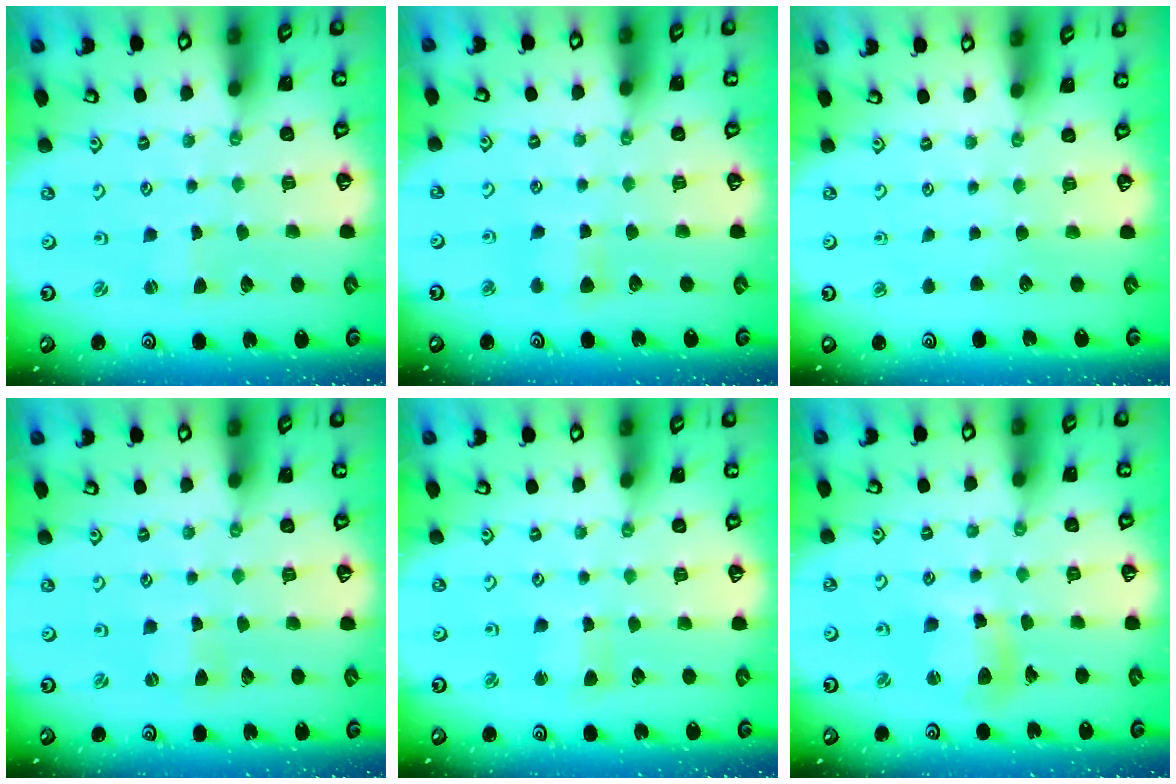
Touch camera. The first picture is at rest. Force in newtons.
{"total": 4.1, "press": 4.1, "slide": 0.7}
{"total": 0.0}
{"total": 0.0}
{"total": 2.7, "press": 2.7, "slide": 0.2}
{"total": 10.7, "press": 10.6, "slide": 1.4}